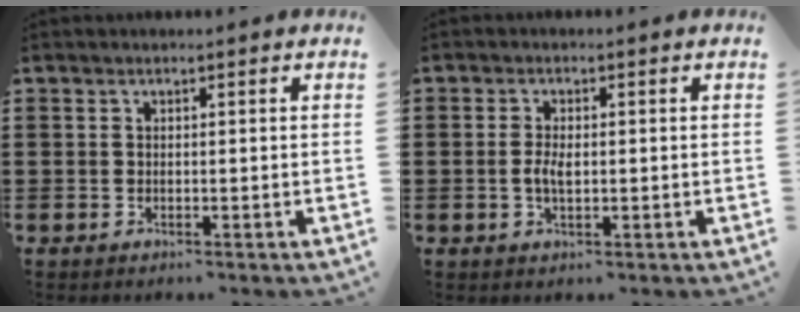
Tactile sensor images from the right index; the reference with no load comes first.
{"total": 2.9, "force": [-0.3, 1.2, 2.6], "torque": [-0.057, -0.001, -0.008]}